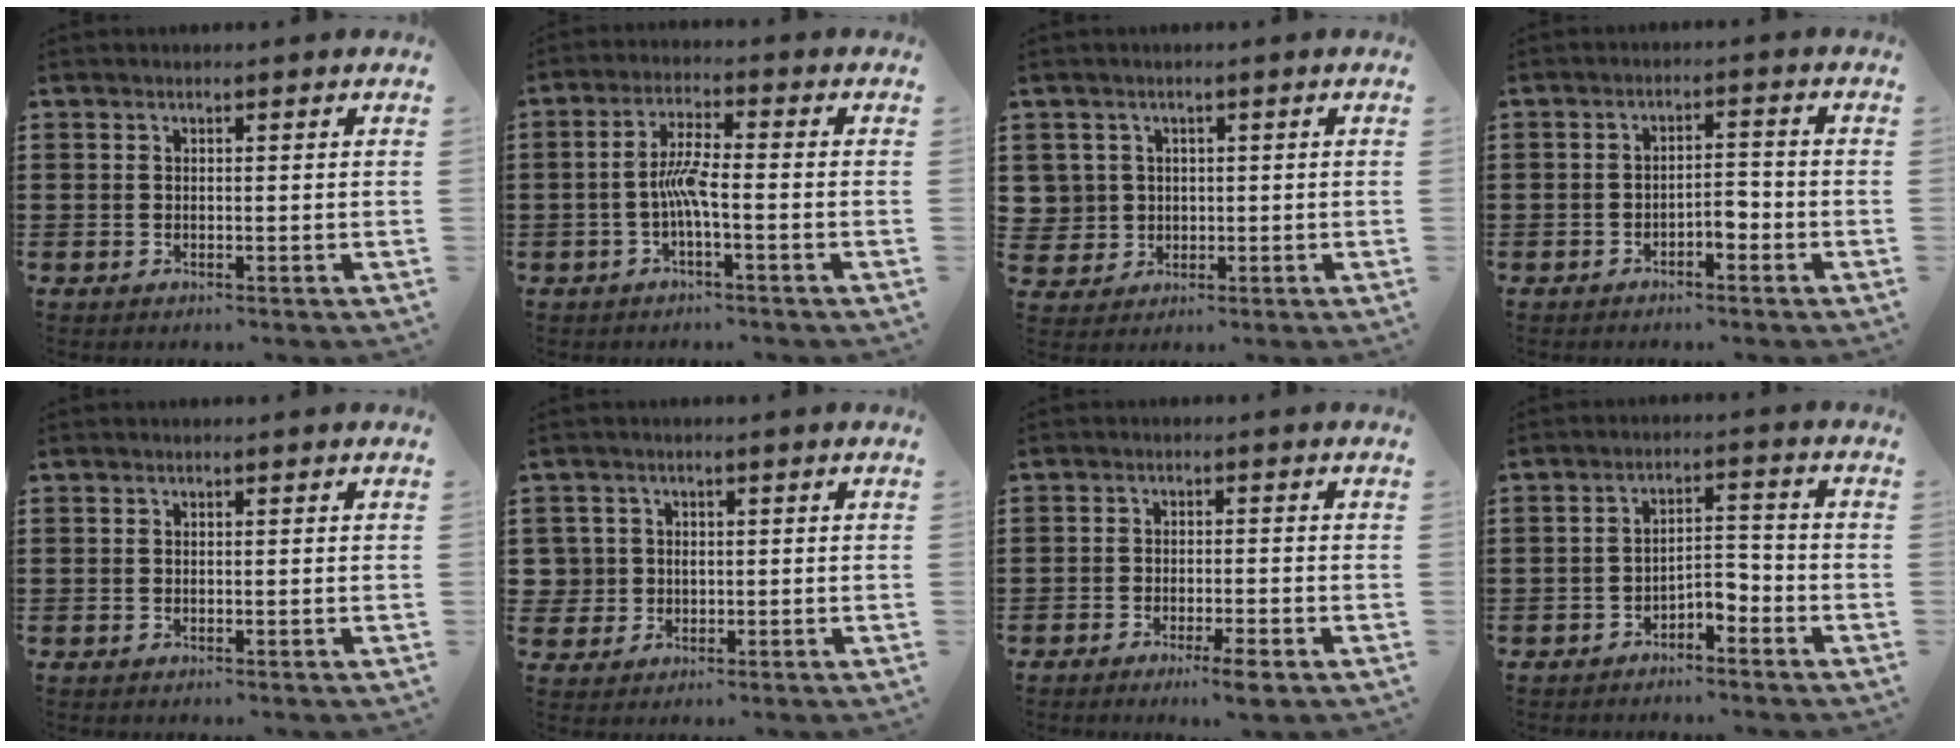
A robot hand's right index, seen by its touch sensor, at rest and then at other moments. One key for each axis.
{"total": 5.1, "fx": -1.4, "fy": 0.8, "fz": 4.9, "tx": -0.102, "ty": 0.000, "tz": -0.033}
{"total": 2.9, "fx": 0.4, "fy": 2.9, "fz": 0.2, "tx": -0.029, "ty": 0.004, "tz": 0.006}
{"total": 2.8, "fx": -1.8, "fy": 1.0, "fz": 1.9, "tx": -0.035, "ty": 0.006, "tz": -0.036}
{"total": 0.0}
{"total": 2.8, "fx": -0.1, "fy": 2.8, "fz": 0.4, "tx": -0.031, "ty": 0.003, "tz": -0.005}
{"total": 3.0, "fx": -2.5, "fy": 0.1, "fz": 1.6, "tx": -0.026, "ty": 0.002, "tz": -0.045}
{"total": 3.3, "fx": -2.7, "fy": 1.0, "fz": 1.6, "tx": -0.032, "ty": 0.009, "tz": -0.055}